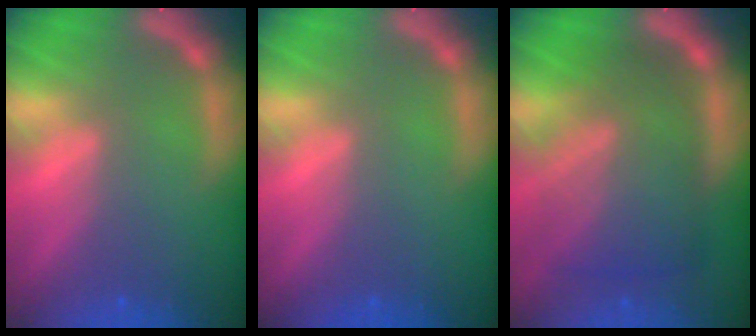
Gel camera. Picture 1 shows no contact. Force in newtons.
{"total": 0.0}
{"total": 9.5}